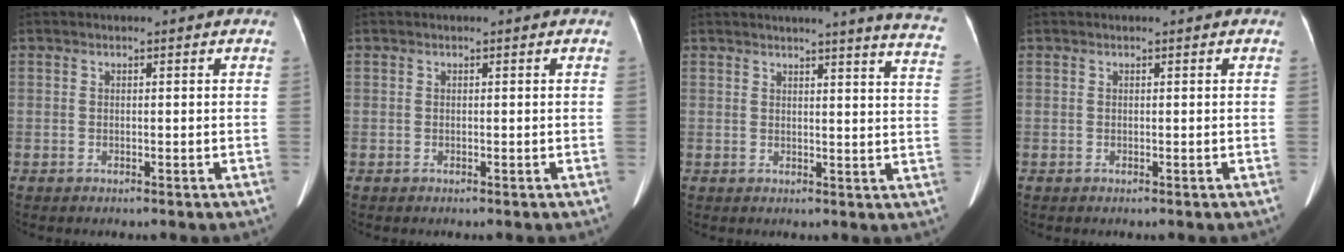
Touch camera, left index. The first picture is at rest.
{"total": 0.0}
{"total": 14.1, "force": [12.6, -0.8, 6.1], "torque": [-0.074, -0.075, 0.120]}
{"total": 0.0}